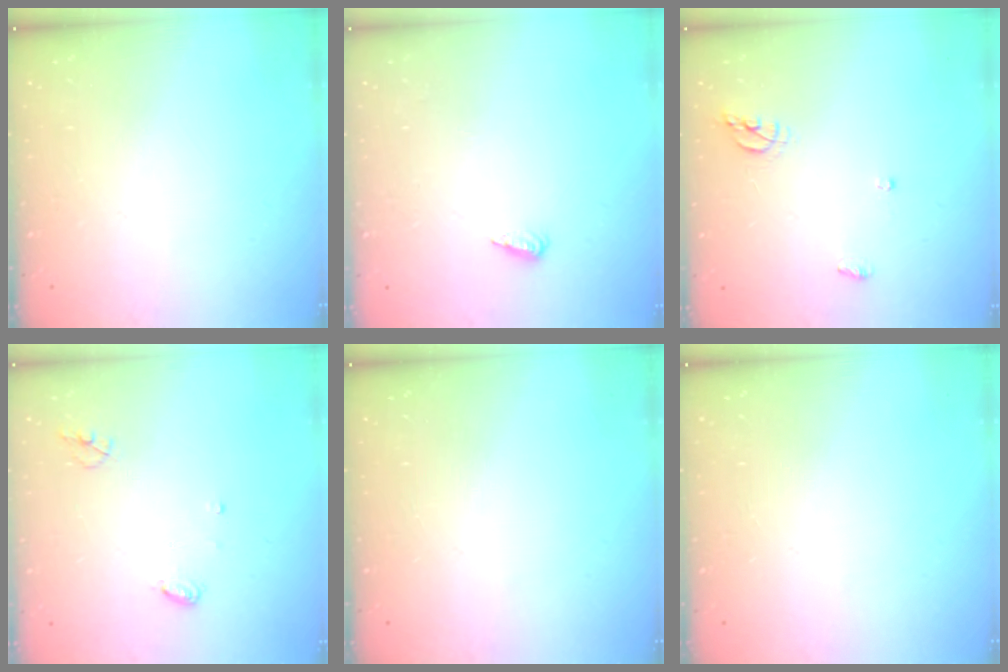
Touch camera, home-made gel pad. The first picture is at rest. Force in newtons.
{"total": 4.1, "press": 4.1, "slide": 0.5}
{"total": 6.5, "press": 6.5, "slide": 0.6}
{"total": 4.7, "press": 4.6, "slide": 0.5}
{"total": 0.0}
{"total": 0.0}